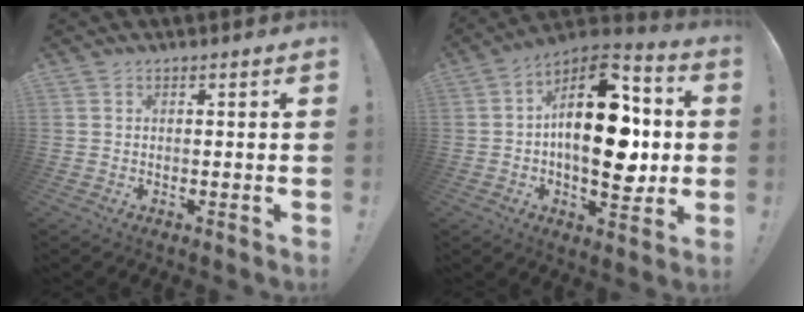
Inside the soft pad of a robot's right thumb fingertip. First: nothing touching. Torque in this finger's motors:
{"motor_torque": [2.50, 2.51, 0.44, 0.02, 0.19]}